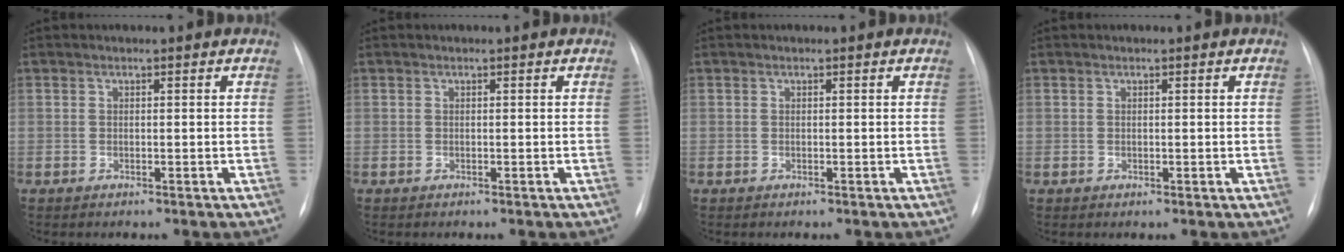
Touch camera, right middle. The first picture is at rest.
{"total": 0.0}
{"total": 0.0}
{"total": 0.0}